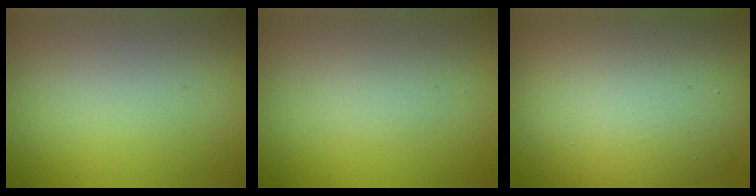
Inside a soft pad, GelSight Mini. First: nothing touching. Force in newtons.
{"total": 1.1, "press": 1.1, "slide": 0.0}
{"total": 13.0, "press": 13.0, "slide": 0.6}